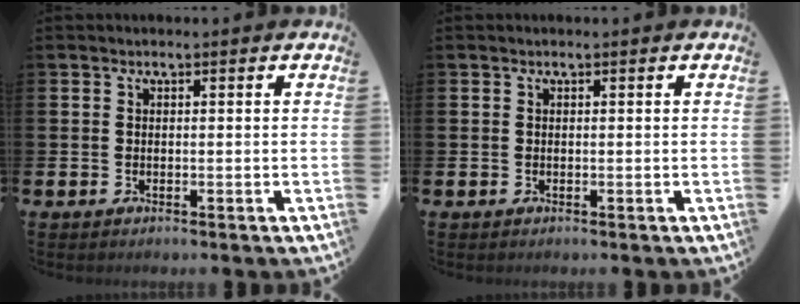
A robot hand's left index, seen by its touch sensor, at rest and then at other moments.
{"total": 0.0}